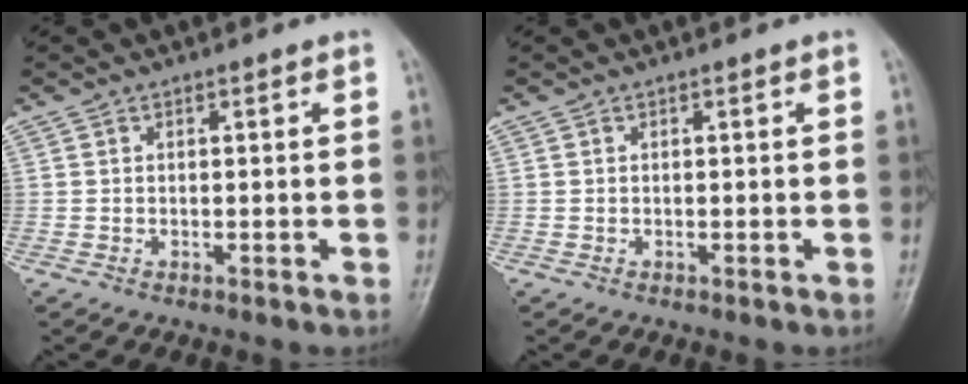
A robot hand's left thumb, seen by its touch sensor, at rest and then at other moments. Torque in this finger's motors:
{"motor_torque": [0.00, 0.00, 0.01, -0.02, 0.00]}